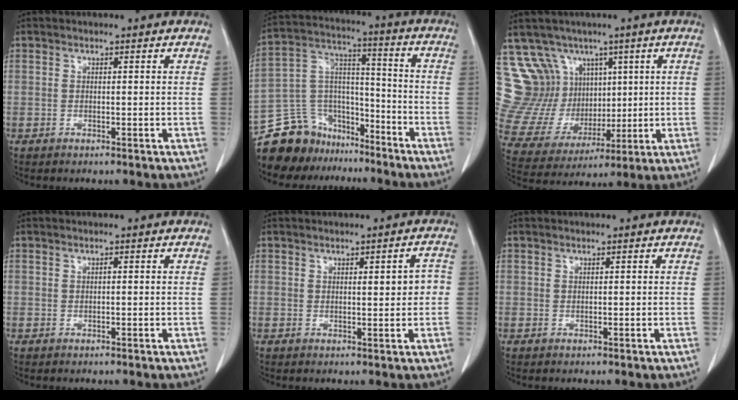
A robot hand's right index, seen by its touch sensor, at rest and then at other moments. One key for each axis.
{"total": 14.9, "fx": -12.4, "fy": 7.8, "fz": 2.3, "tx": -0.051, "ty": 0.072, "tz": -0.216}
{"total": 13.8, "fx": 7.1, "fy": 11.0, "fz": 4.5, "tx": -0.104, "ty": 0.052, "tz": 0.164}
{"total": 0.0}
{"total": 3.4, "fx": 0.4, "fy": 1.1, "fz": 3.2, "tx": -0.037, "ty": 0.009, "tz": 0.006}
{"total": 0.0}